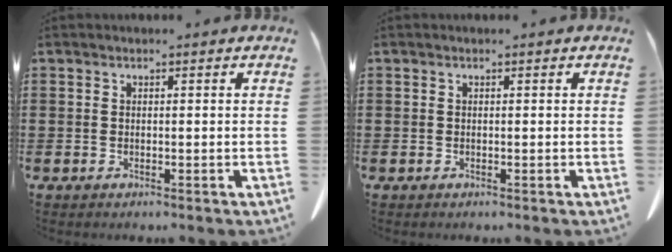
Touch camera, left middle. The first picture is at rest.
{"total": 0.0}